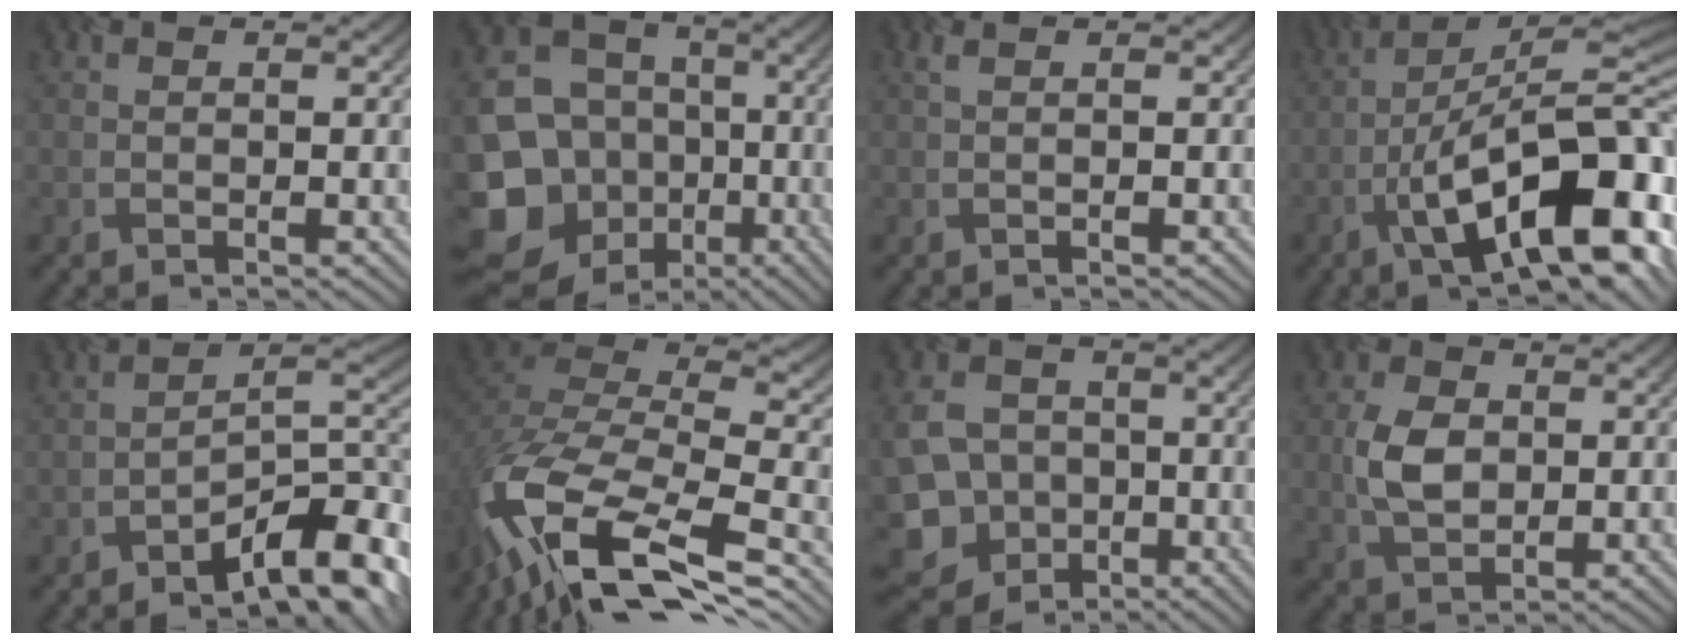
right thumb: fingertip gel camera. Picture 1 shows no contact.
{"total": 16.3, "force": [-5.6, 13.9, 6.3], "torque": [-0.185, -0.029, -0.097]}
{"total": 1.3, "force": [0.3, 0.4, 1.2], "torque": [-0.019, 0.005, 0.001]}
{"total": 16.4, "force": [-7.2, 5.2, 13.8], "torque": [-0.198, 0.008, -0.115]}
{"total": 11.1, "force": [-6.4, 3.9, 8.2], "torque": [-0.107, -0.003, -0.108]}
{"total": 17.2, "force": [-9.1, 8.0, 12.1], "torque": [-0.291, -0.039, -0.136]}
{"total": 10.1, "force": [-2.7, 8.6, 4.6], "torque": [-0.129, -0.041, -0.055]}
{"total": 4.9, "force": [0.5, 3.4, 3.5], "torque": [-0.085, 0.000, 0.008]}